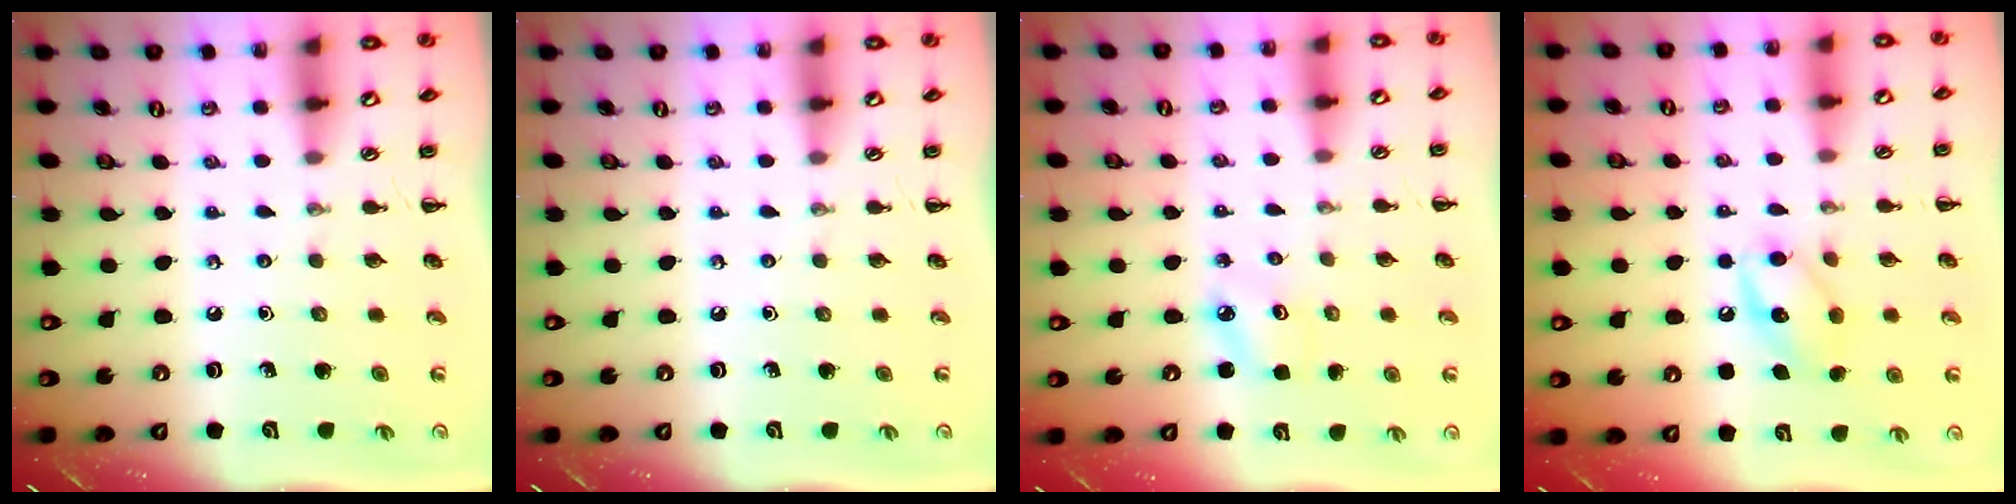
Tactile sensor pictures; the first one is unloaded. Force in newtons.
{"total": 0.0}
{"total": 2.6, "press": 2.5, "slide": 0.6}
{"total": 11.3, "press": 11.3, "slide": 0.8}